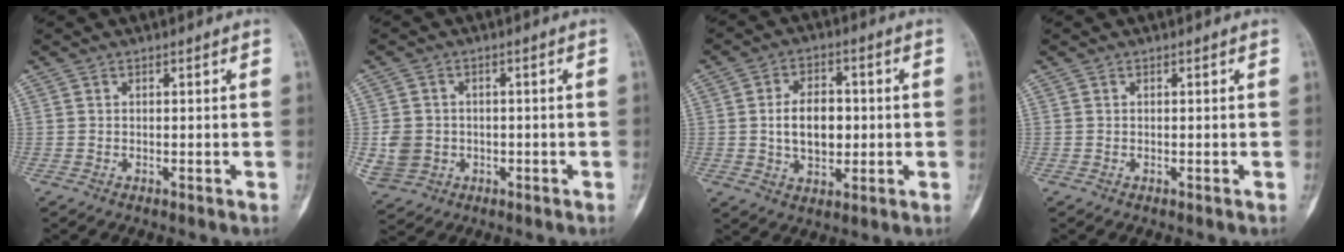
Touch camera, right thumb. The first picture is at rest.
{"total": 6.8, "force": [-1.1, 6.1, 2.9], "torque": [-0.052, 0.008, -0.007]}
{"total": 9.2, "force": [-0.1, 6.0, 7.0], "torque": [-0.096, 0.010, -0.002]}
{"total": 0.0}